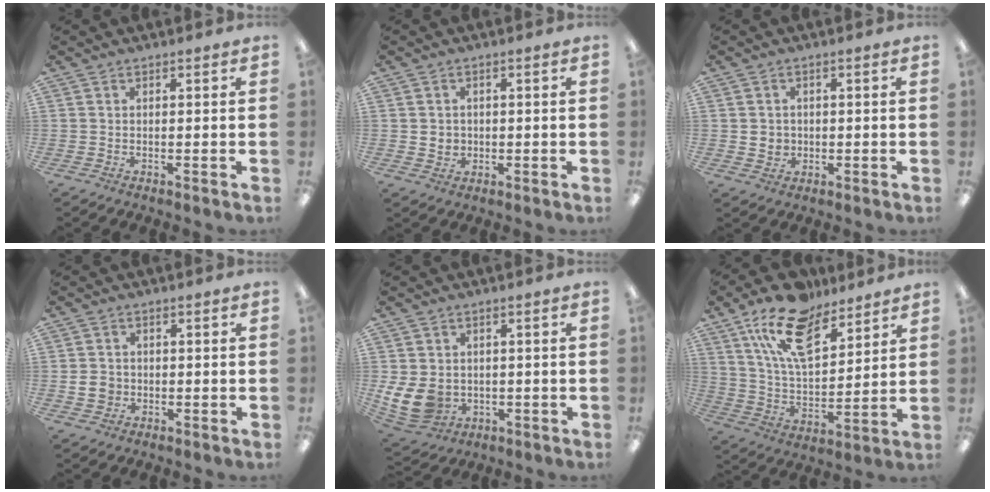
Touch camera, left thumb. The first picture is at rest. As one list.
[{"total": 2.8, "force": [0.5, 2.7, 0.5], "torque": [-0.008, 0.001, 0.007]}, {"total": 3.1, "force": [0.3, 3.0, 0.8], "torque": [-0.011, 0.002, 0.004]}, {"total": 4.1, "force": [-0.6, 3.7, 1.7], "torque": [-0.024, 0.004, -0.011]}, {"total": 9.0, "force": [-0.6, 7.3, 5.1], "torque": [-0.113, -0.002, -0.006]}, {"total": 18.1, "force": [12.0, 8.6, 10.4], "torque": [-0.193, -0.048, 0.214]}]